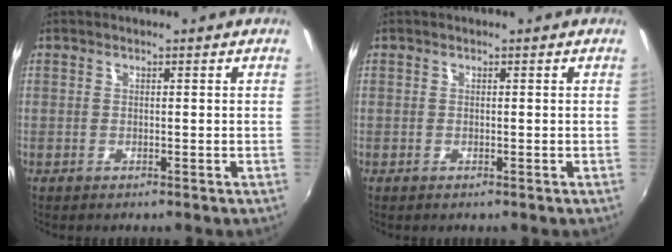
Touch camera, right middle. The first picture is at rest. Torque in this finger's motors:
{"motor_torque": [0.09, -0.08, 0.01, 0.00]}